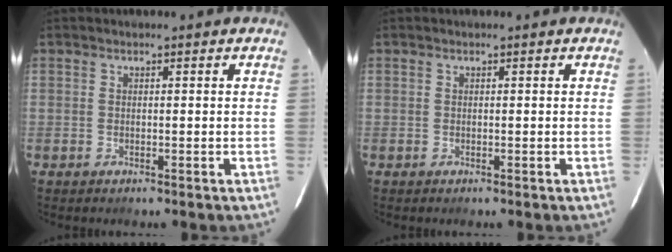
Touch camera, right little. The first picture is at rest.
{"total": 0.0}